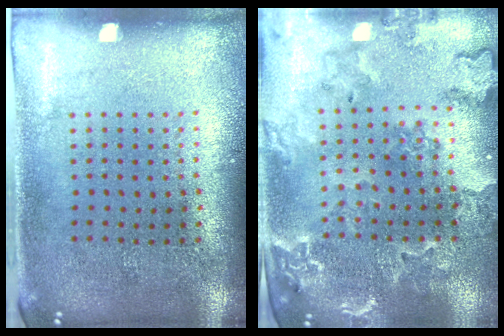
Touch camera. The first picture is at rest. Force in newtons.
{"total": 1.9, "press": 1.9, "slide": 0.3}